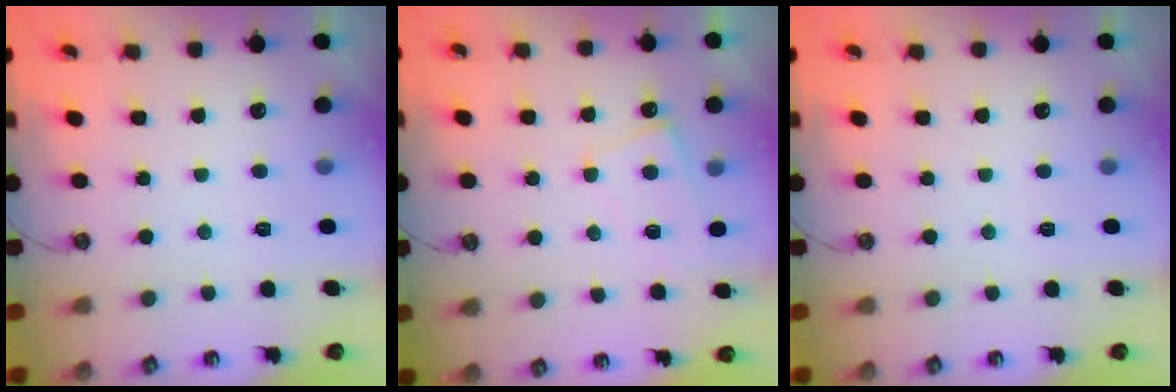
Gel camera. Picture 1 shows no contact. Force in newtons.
{"total": 0.0}
{"total": 0.0}